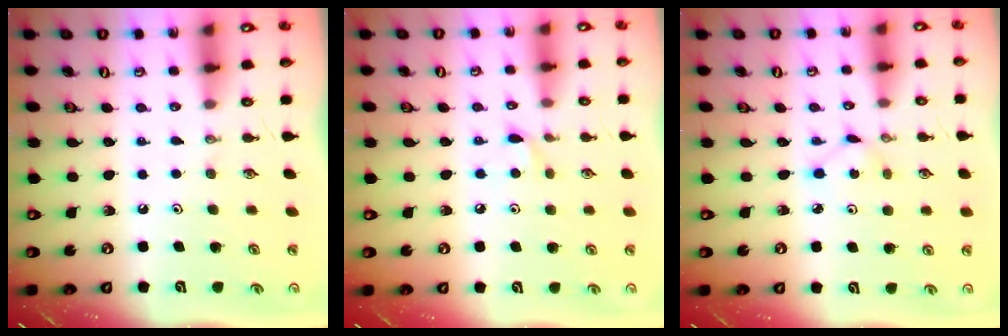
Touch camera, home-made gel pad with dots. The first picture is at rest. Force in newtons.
{"total": 5.7, "press": 5.7, "slide": 0.7}
{"total": 2.8, "press": 2.8, "slide": 0.1}